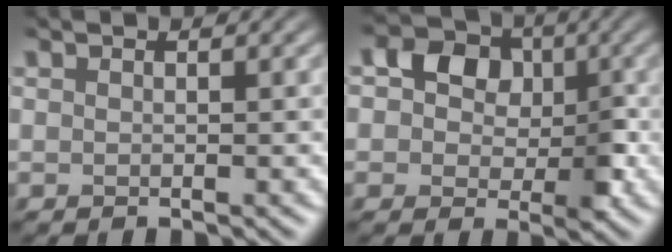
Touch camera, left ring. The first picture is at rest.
{"total": 6.6, "force": [0.4, 5.3, 3.9], "torque": [-0.050, 0.015, -0.028]}